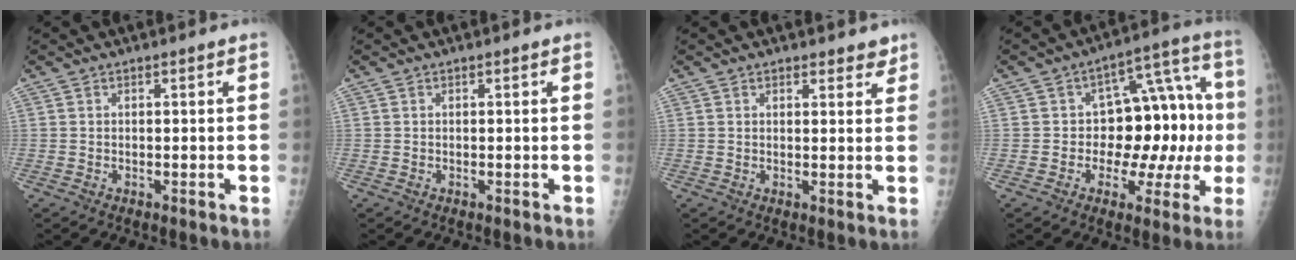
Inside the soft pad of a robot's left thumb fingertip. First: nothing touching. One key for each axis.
{"total": 0.0}
{"total": 3.4, "fx": 2.7, "fy": 1.8, "fz": 1.1, "tx": 0.021, "ty": -0.010, "tz": 0.031}
{"total": 16.6, "fx": -0.6, "fy": 9.7, "fz": 13.4, "tx": -0.125, "ty": 0.048, "tz": -0.006}